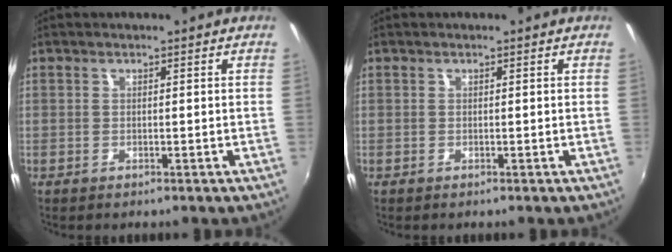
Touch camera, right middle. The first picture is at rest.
{"total": 0.0}